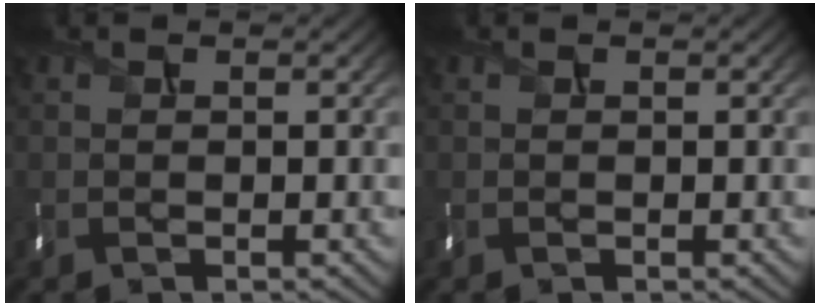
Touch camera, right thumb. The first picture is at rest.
{"total": 0.0}